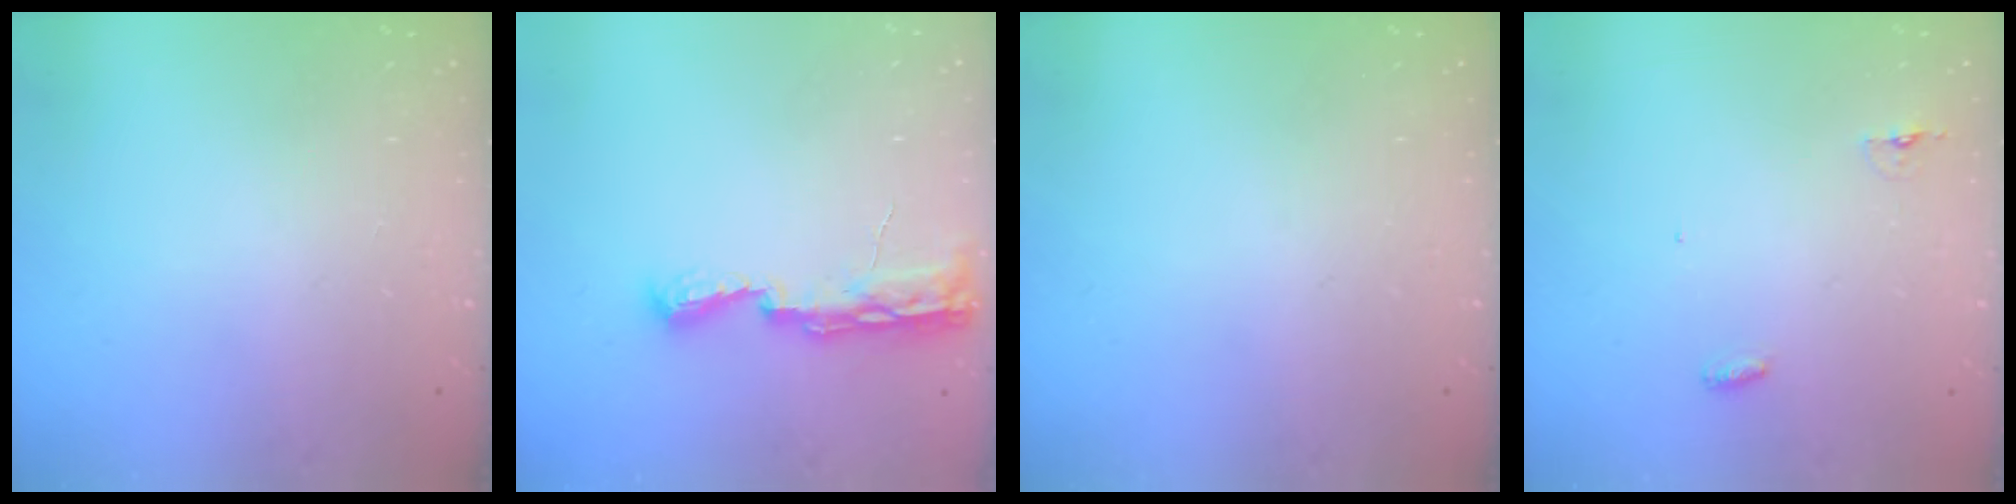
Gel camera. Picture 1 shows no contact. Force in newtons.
{"total": 10.6, "press": 9.1, "slide": 5.5}
{"total": 0.0}
{"total": 7.4, "press": 4.4, "slide": 6.0}